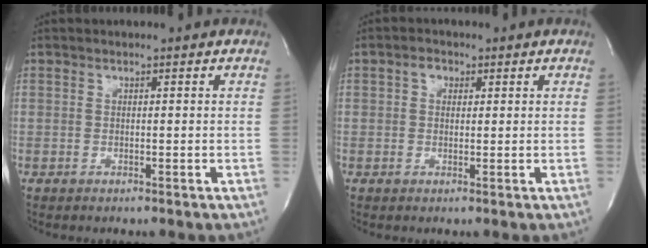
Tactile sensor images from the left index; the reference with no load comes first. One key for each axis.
{"total": 1.9, "fx": 0.8, "fy": 1.4, "fz": 1.0, "tx": -0.020, "ty": 0.007, "tz": 0.011}